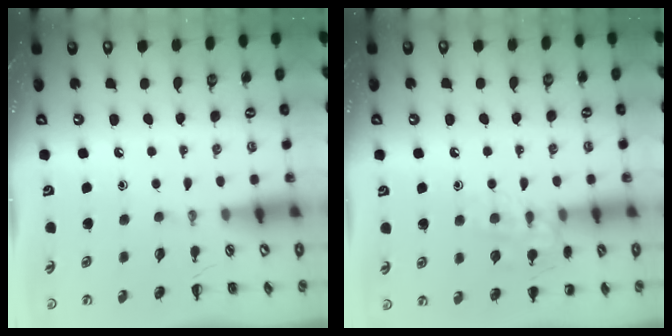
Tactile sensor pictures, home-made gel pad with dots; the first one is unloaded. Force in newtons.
{"total": 11.1, "press": 11.0, "slide": 1.2}